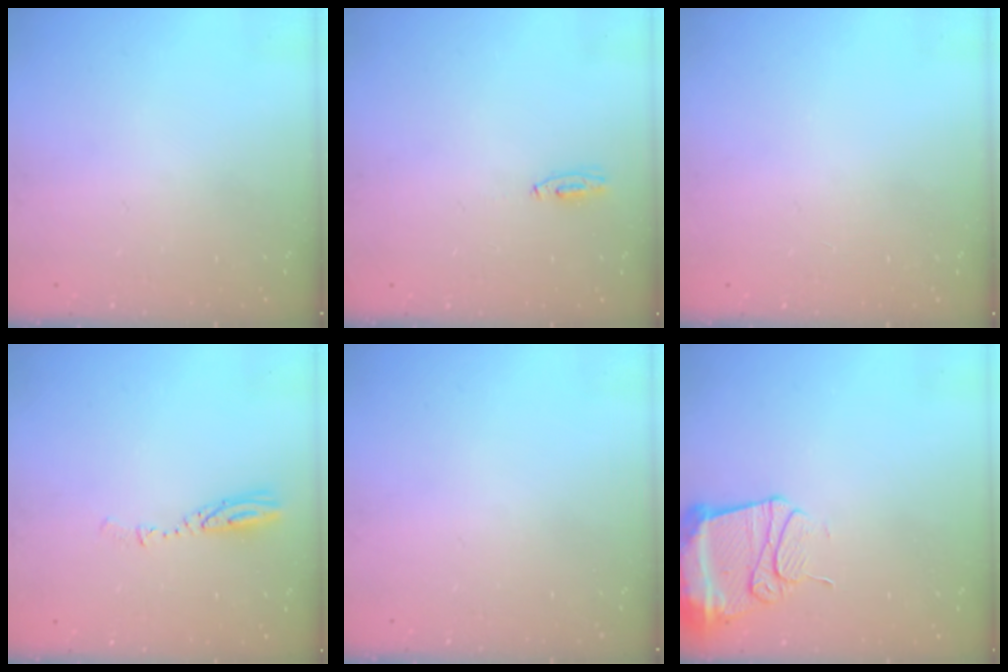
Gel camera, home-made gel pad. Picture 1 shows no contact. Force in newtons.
{"total": 3.1, "press": 2.8, "slide": 1.3}
{"total": 0.0}
{"total": 3.6, "press": 3.5, "slide": 0.4}
{"total": 0.0}
{"total": 13.2, "press": 13.2, "slide": 1.4}